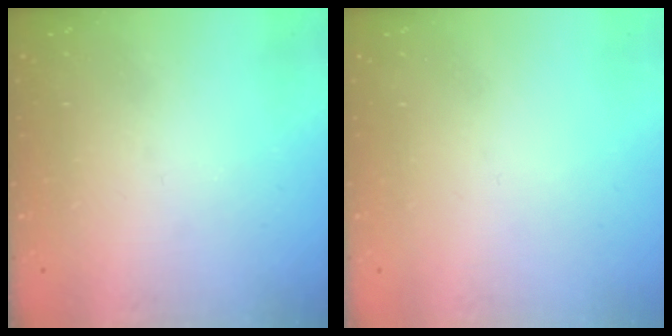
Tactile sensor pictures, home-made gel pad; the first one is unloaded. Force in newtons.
{"total": 1.5, "press": 1.5, "slide": 0.1}